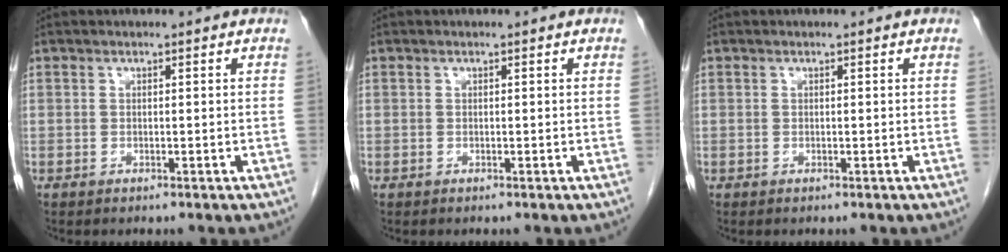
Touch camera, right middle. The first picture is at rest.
{"total": 0.0}
{"total": 0.0}